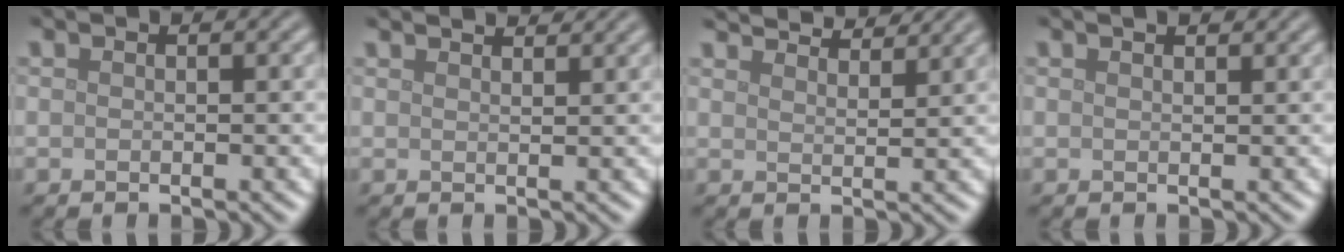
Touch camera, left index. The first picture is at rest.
{"total": 3.5, "force": [3.0, 0.9, 1.4], "torque": [-0.005, 0.016, 0.017]}
{"total": 5.6, "force": [5.2, 0.9, 1.8], "torque": [-0.022, 0.008, 0.059]}
{"total": 1.6, "force": [1.4, 0.5, 0.8], "torque": [-0.008, -0.002, 0.009]}